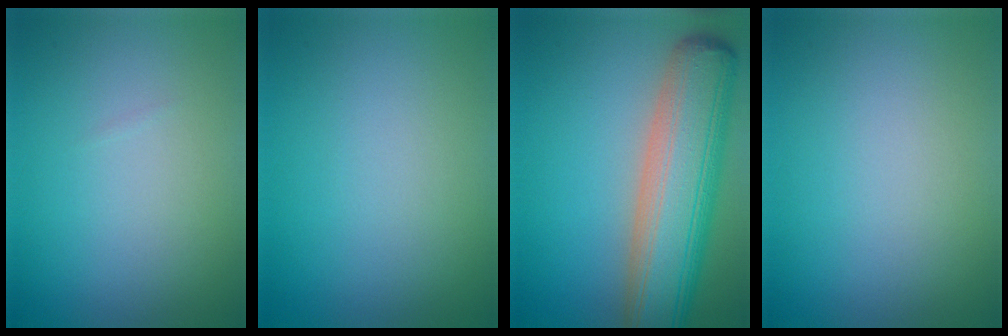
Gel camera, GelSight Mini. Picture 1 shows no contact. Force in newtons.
{"total": 0.0}
{"total": 11.1, "press": 11.1, "slide": 0.8}
{"total": 0.0}